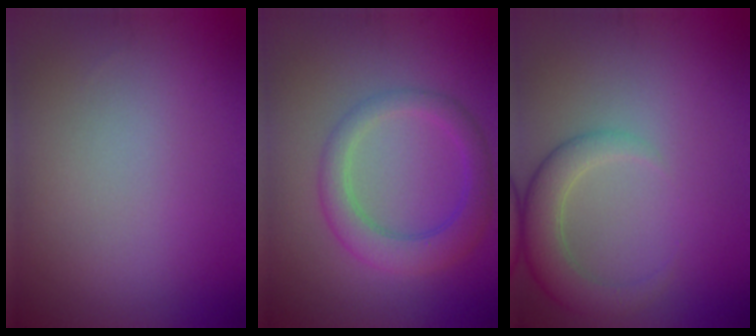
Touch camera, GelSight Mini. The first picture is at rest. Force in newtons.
{"total": 4.1, "press": 4.1, "slide": 0.1}
{"total": 3.9, "press": 3.9, "slide": 0.3}